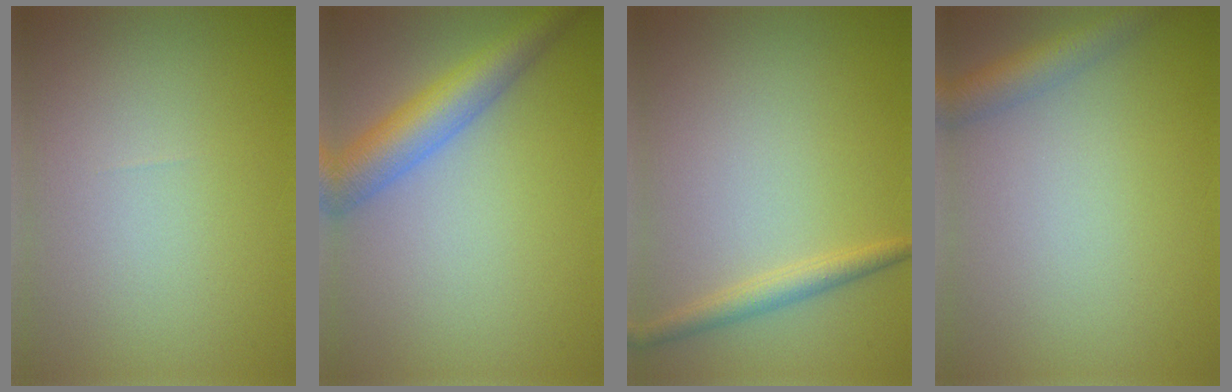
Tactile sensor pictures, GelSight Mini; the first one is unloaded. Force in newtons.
{"total": 5.3, "press": 5.3, "slide": 0.1}
{"total": 1.9, "press": 1.9, "slide": 0.2}
{"total": 3.0, "press": 3.0, "slide": 0.1}